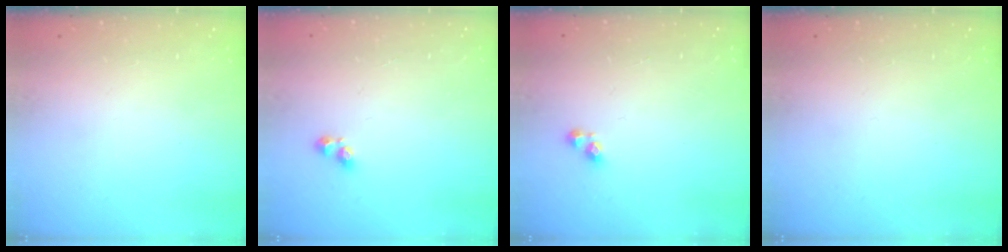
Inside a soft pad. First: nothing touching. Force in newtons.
{"total": 3.1, "press": 3.1, "slide": 0.3}
{"total": 3.8, "press": 3.8, "slide": 0.7}
{"total": 0.0}